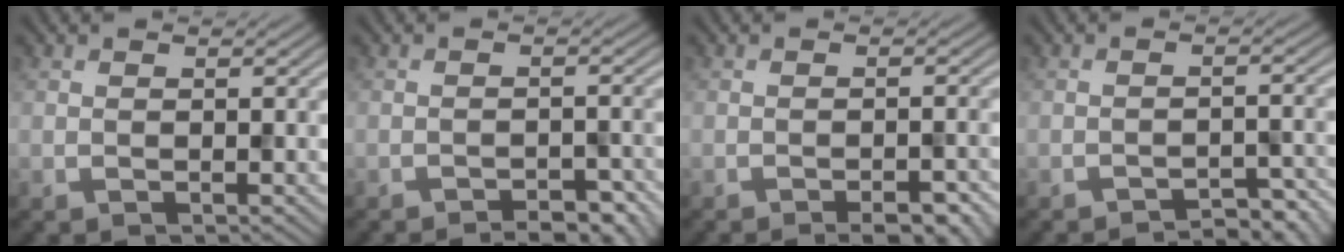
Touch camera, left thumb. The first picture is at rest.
{"total": 3.9, "force": [-3.3, 0.8, 2.0], "torque": [-0.035, 0.008, -0.042]}
{"total": 3.9, "force": [-2.8, 0.8, 2.7], "torque": [-0.041, 0.004, -0.032]}
{"total": 4.2, "force": [-3.7, 0.6, 1.8], "torque": [-0.027, 0.009, -0.048]}